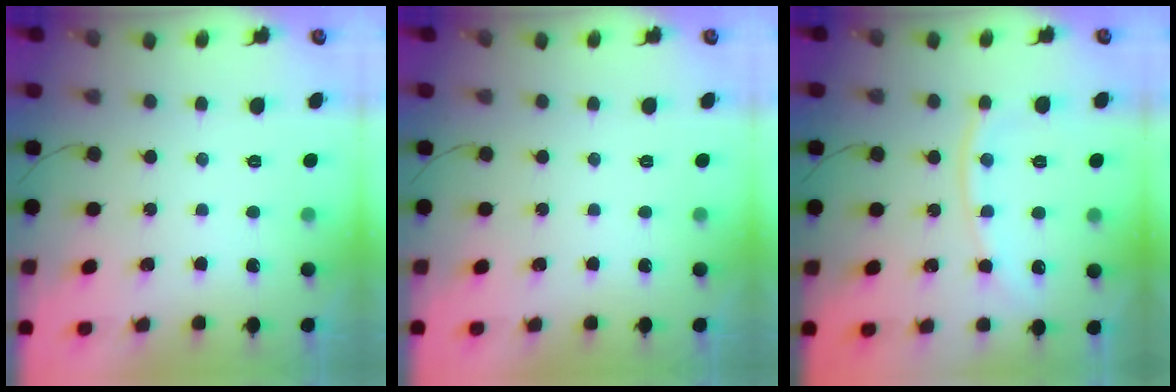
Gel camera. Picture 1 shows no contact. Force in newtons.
{"total": 0.0}
{"total": 10.8, "press": 10.7, "slide": 1.3}